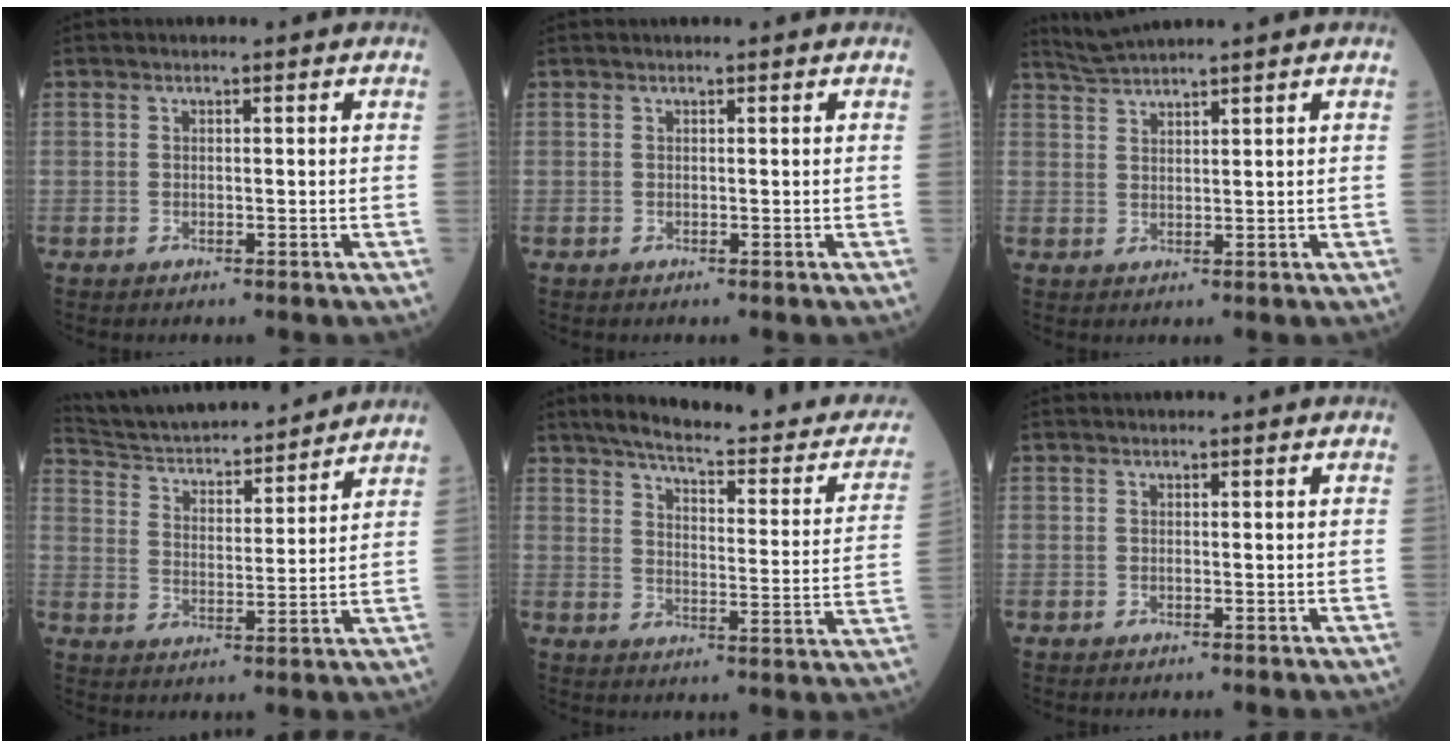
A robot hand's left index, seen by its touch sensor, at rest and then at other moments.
{"total": 0.0}
{"total": 3.2, "force": [2.9, -1.2, 0.6], "torque": [-0.017, 0.009, 0.062]}
{"total": 18.2, "force": [16.9, 2.7, 6.1], "torque": [-0.102, 0.012, 0.260]}
{"total": 20.9, "force": [17.6, 4.2, 10.4], "torque": [-0.129, -0.024, 0.207]}
{"total": 0.0}